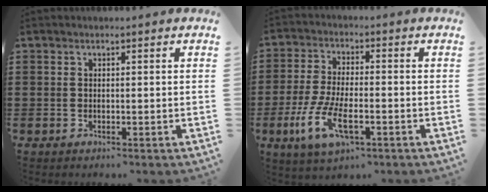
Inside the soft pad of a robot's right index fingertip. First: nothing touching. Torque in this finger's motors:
{"motor_torque": [2.15, 0.01, 0.33, 0.21]}